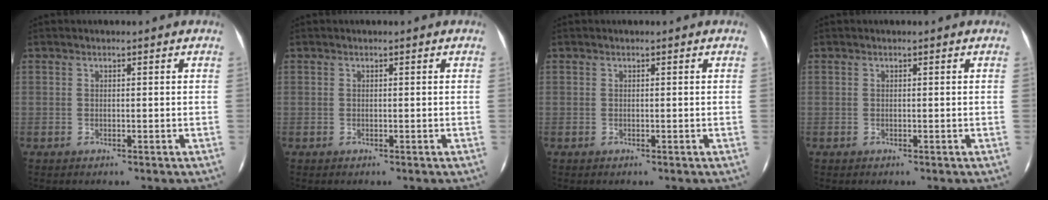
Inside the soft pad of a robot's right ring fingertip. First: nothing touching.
{"total": 0.0}
{"total": 0.0}
{"total": 0.0}